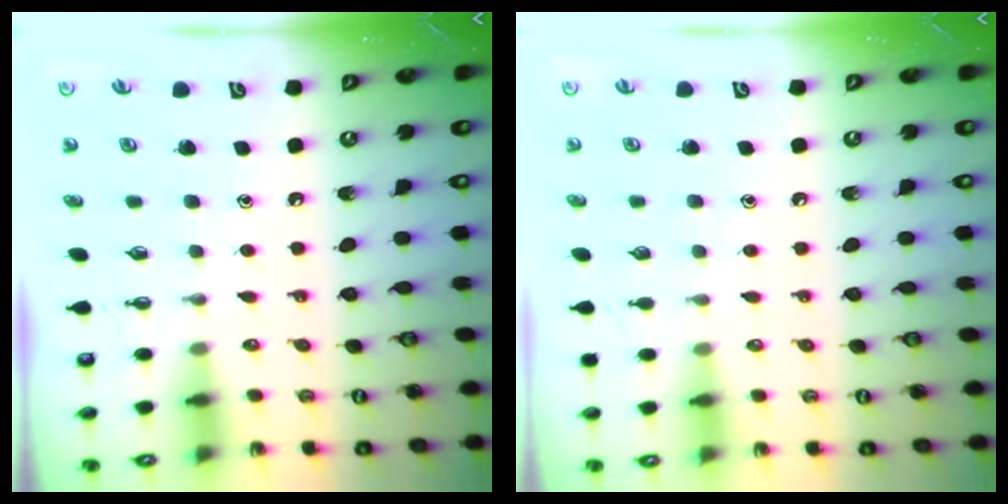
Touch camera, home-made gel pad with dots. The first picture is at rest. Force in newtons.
{"total": 2.6, "press": 2.5, "slide": 0.3}